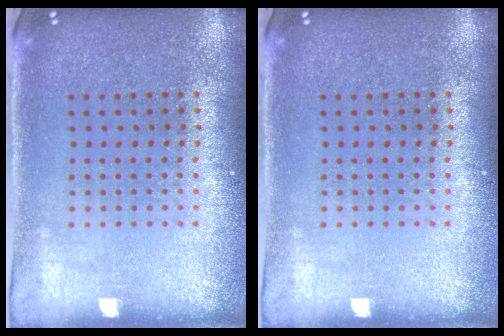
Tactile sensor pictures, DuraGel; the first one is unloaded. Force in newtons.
{"total": 0.0}